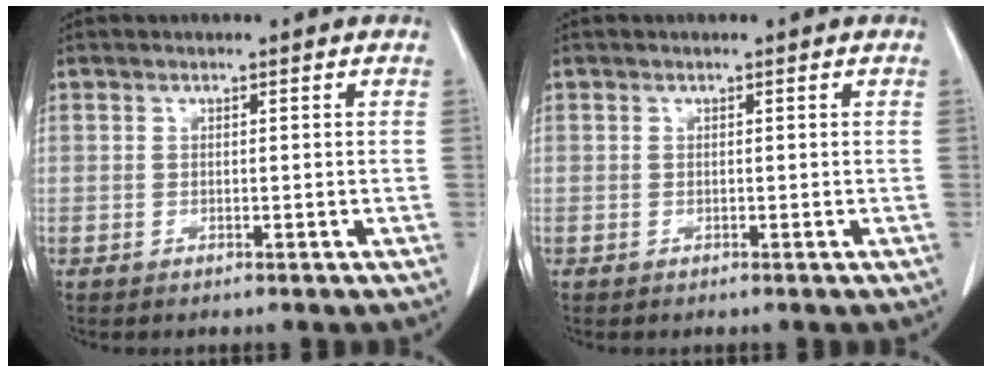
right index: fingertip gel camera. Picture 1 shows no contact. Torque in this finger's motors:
{"motor_torque": [-0.06, 0.02, 0.04, 0.00]}